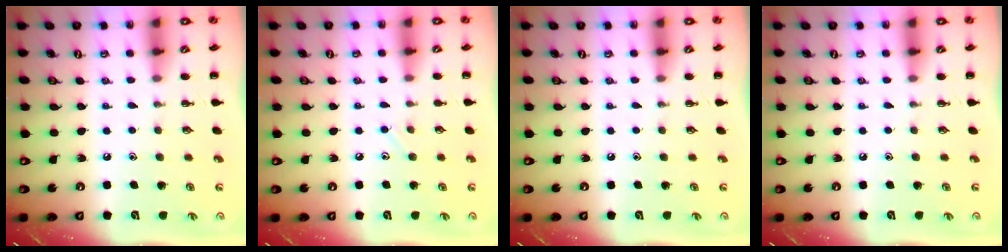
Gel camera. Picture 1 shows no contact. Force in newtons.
{"total": 4.4, "press": 4.2, "slide": 1.5}
{"total": 0.0}
{"total": 0.0}